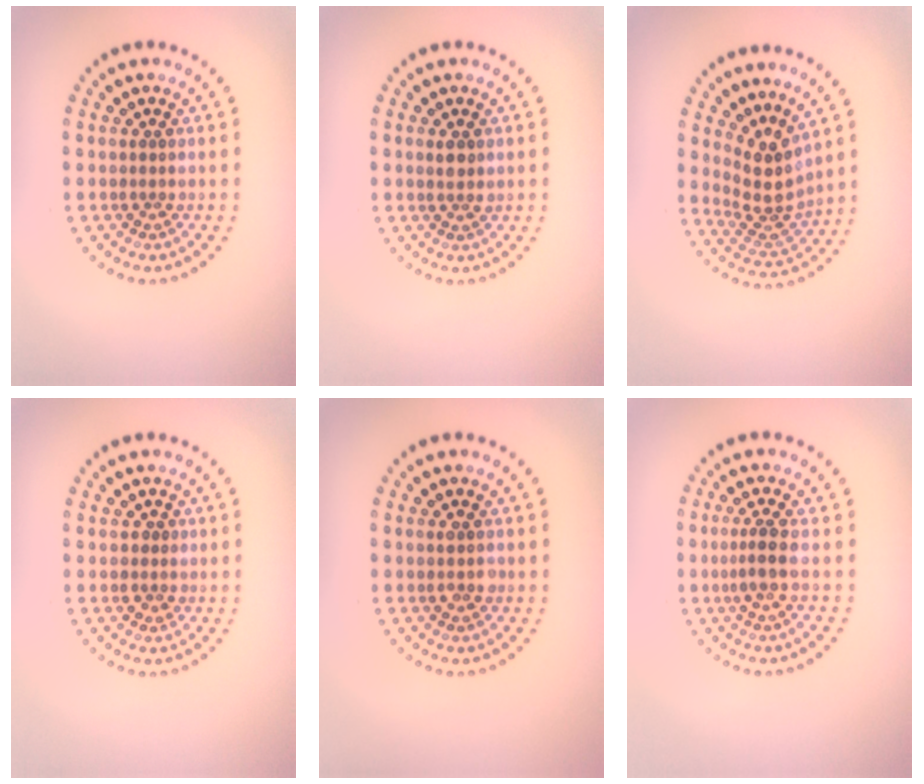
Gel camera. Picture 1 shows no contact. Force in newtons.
{"total": 1.2, "press": 1.0, "slide": 0.5}
{"total": 3.8, "press": 2.9, "slide": 2.4}
{"total": 1.0, "press": 0.9, "slide": 0.5}
{"total": 1.1, "press": 1.1, "slide": 0.0}
{"total": 2.0, "press": 1.5, "slide": 1.3}